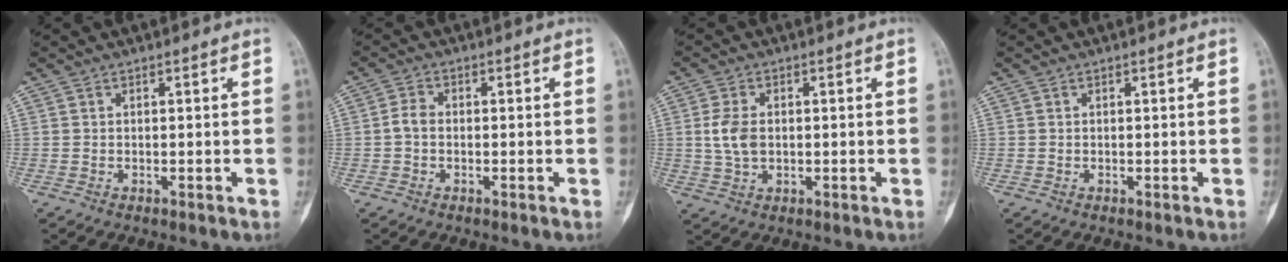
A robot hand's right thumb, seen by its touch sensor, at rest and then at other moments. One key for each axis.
{"total": 2.6, "fx": -0.4, "fy": 1.9, "fz": 1.8, "tx": -0.030, "ty": 0.008, "tz": -0.016}
{"total": 5.2, "fx": 0.3, "fy": 3.4, "fz": 4.0, "tx": -0.081, "ty": 0.003, "tz": 0.007}
{"total": 0.0}